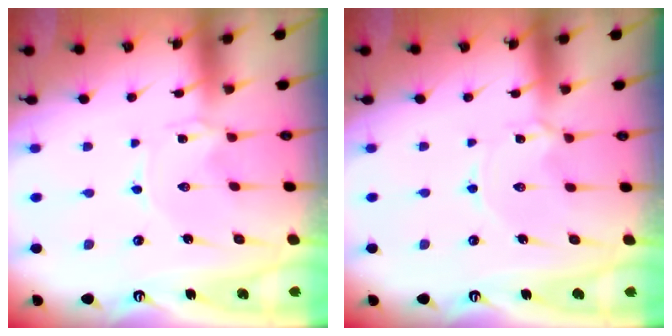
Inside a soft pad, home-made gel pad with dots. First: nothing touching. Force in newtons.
{"total": 2.8, "press": 2.8, "slide": 0.2}